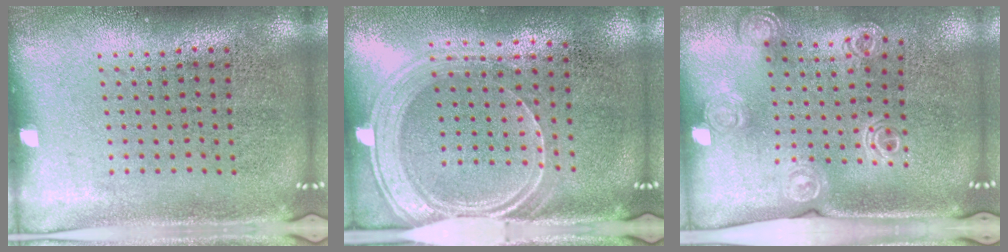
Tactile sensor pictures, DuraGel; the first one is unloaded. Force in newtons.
{"total": 1.8, "press": 1.5, "slide": 0.9}
{"total": 1.4, "press": 1.4, "slide": 0.4}